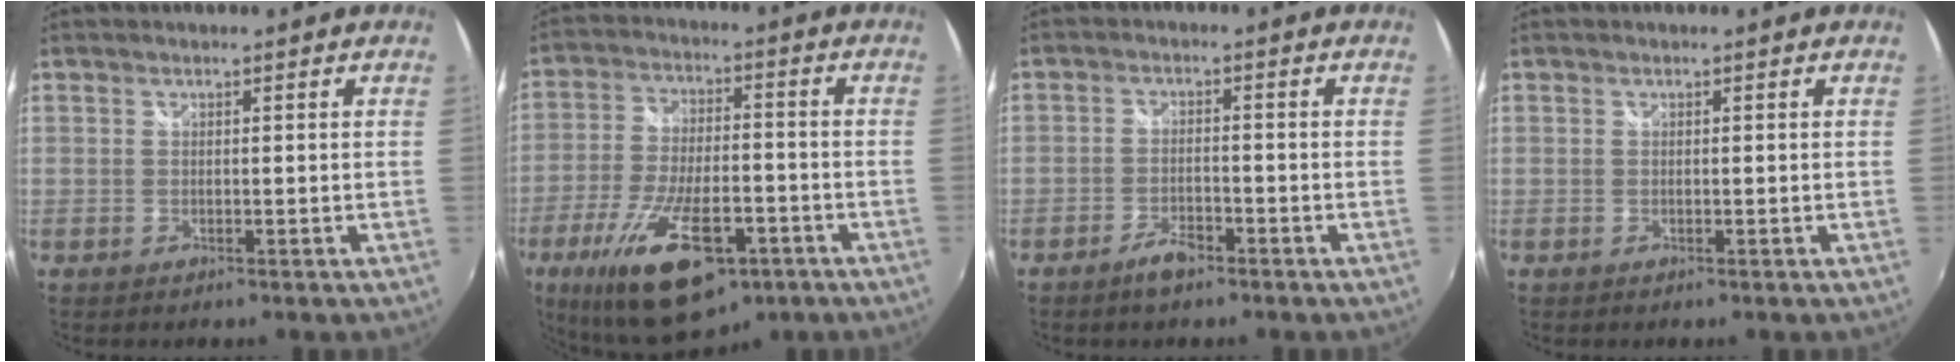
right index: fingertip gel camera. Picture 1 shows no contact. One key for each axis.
{"total": 20.0, "fx": -10.4, "fy": 8.3, "fz": 15.0, "tx": -0.296, "ty": -0.036, "tz": -0.164}
{"total": 4.0, "fx": -2.9, "fy": 1.2, "fz": 2.4, "tx": -0.058, "ty": -0.002, "tz": -0.053}
{"total": 0.0}